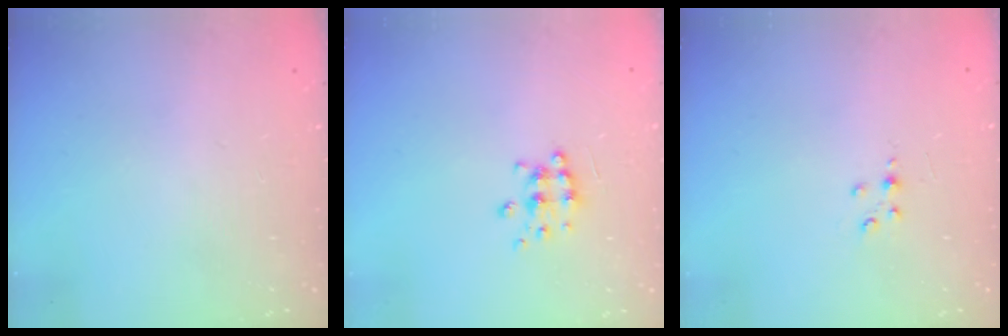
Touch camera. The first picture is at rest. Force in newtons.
{"total": 6.5, "press": 6.4, "slide": 0.8}
{"total": 2.7, "press": 2.7, "slide": 0.4}